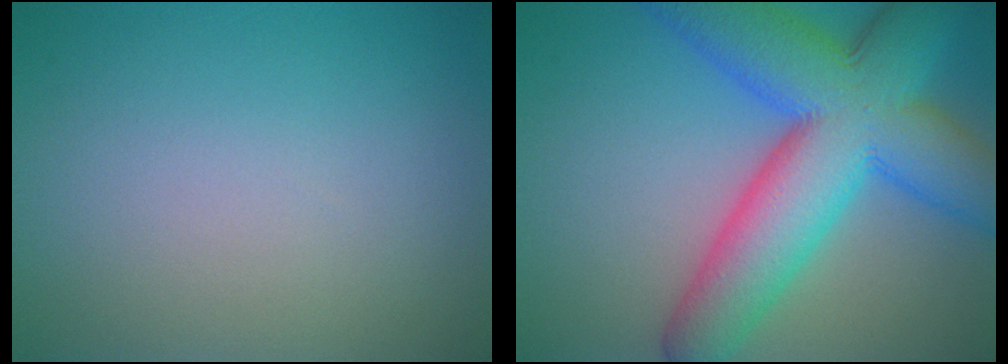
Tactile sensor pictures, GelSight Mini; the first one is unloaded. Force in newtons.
{"total": 12.8, "press": 12.8, "slide": 0.5}